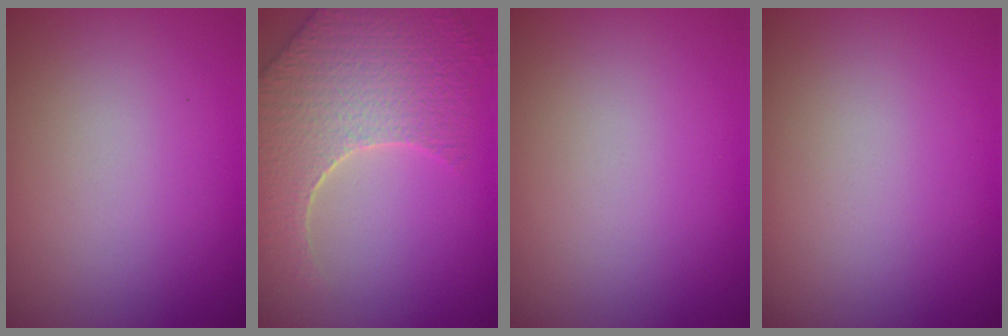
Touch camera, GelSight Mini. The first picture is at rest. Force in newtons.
{"total": 7.7, "press": 5.8, "slide": 5.1}
{"total": 0.0}
{"total": 0.0}